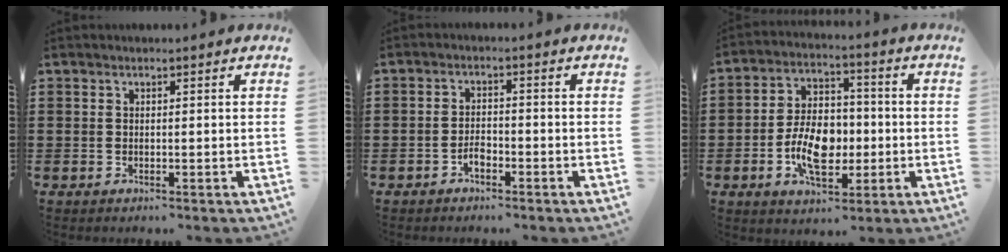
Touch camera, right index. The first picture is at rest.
{"total": 2.3, "force": [-1.4, 1.2, 1.3], "torque": [-0.029, 0.003, -0.029]}
{"total": 9.5, "force": [-2.2, 5.7, 7.2], "torque": [-0.137, 0.003, -0.045]}